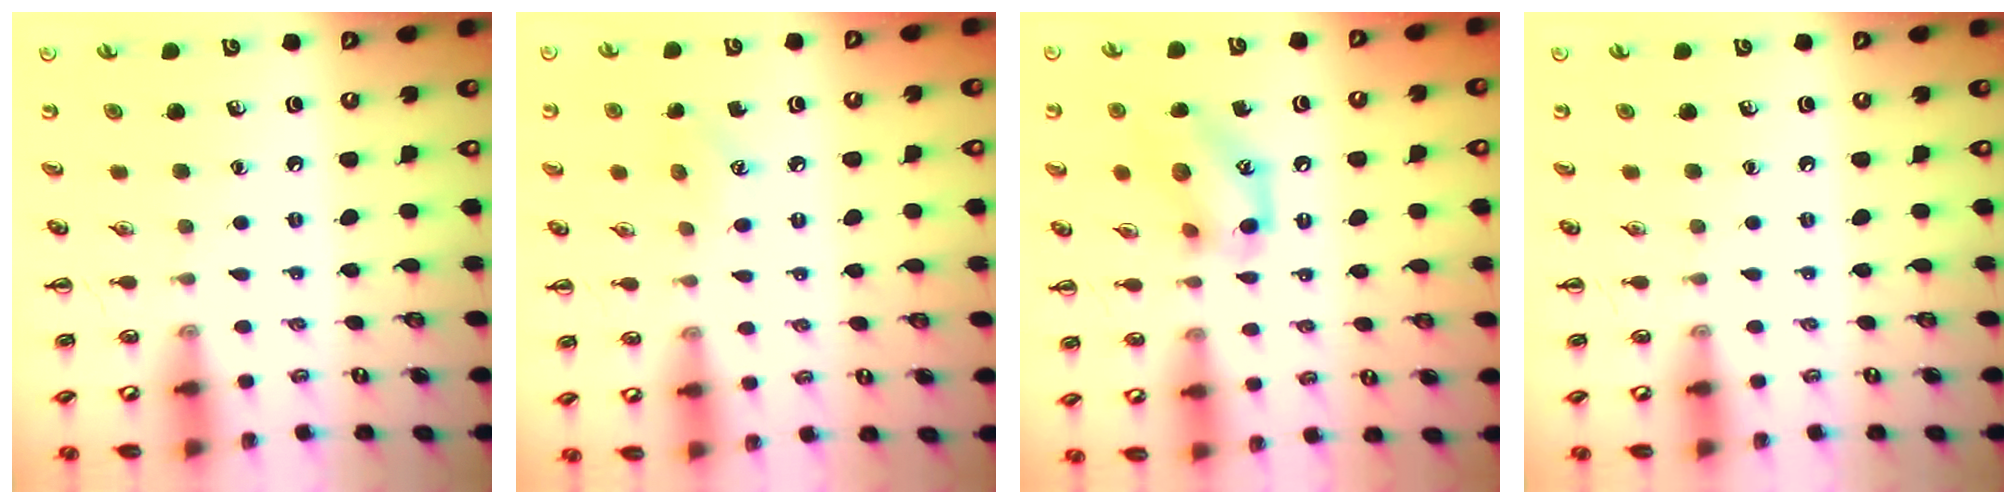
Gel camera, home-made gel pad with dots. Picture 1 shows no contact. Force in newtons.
{"total": 4.6, "press": 4.4, "slide": 1.3}
{"total": 13.2, "press": 13.1, "slide": 1.2}
{"total": 0.0}